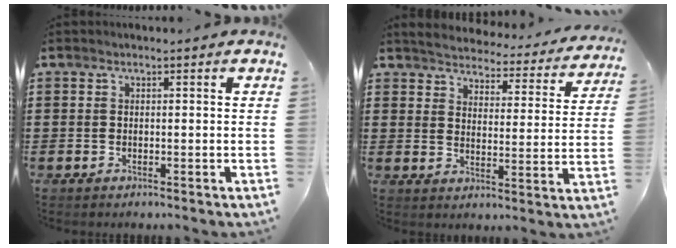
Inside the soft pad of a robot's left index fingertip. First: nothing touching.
{"total": 3.6, "force": [3.6, -0.1, 0.3], "torque": [-0.029, -0.033, 0.057]}